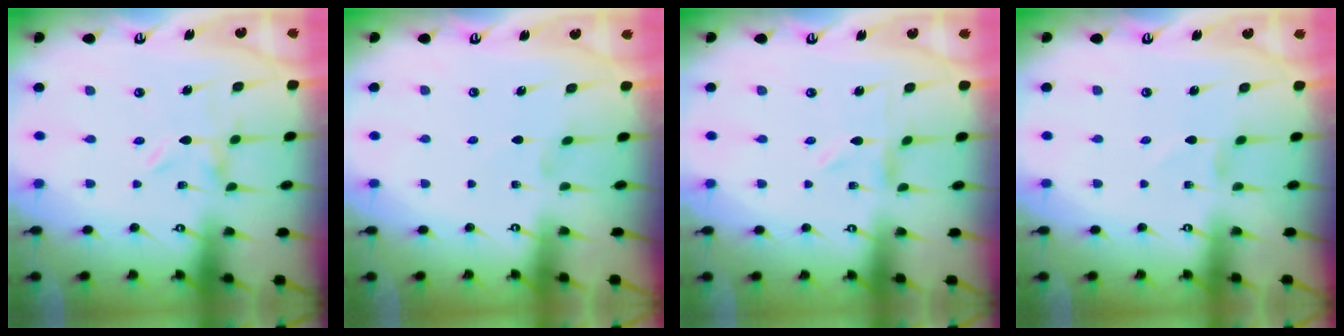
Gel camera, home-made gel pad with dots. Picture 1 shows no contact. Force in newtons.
{"total": 0.7, "press": 0.7, "slide": 0.2}
{"total": 0.0}
{"total": 0.8, "press": 0.8, "slide": 0.1}